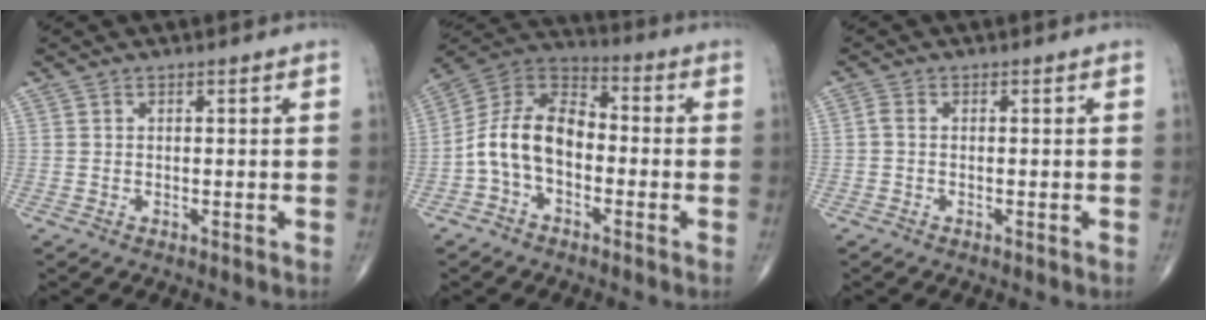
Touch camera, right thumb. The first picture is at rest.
{"total": 12.3, "force": [-2.6, 7.9, 9.0], "torque": [-0.154, 0.044, -0.061]}
{"total": 1.3, "force": [-0.2, 0.8, 1.1], "torque": [-0.021, 0.001, -0.009]}